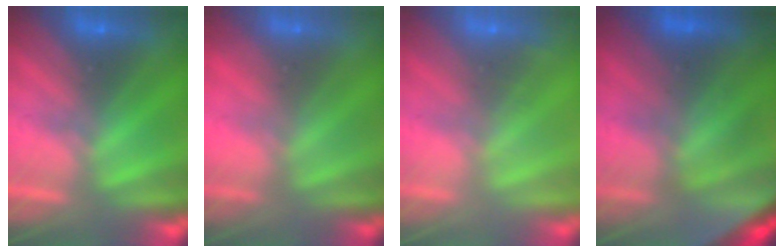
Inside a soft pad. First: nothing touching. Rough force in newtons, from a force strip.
{"total": 2.4}
{"total": 1.5}
{"total": 7.1}